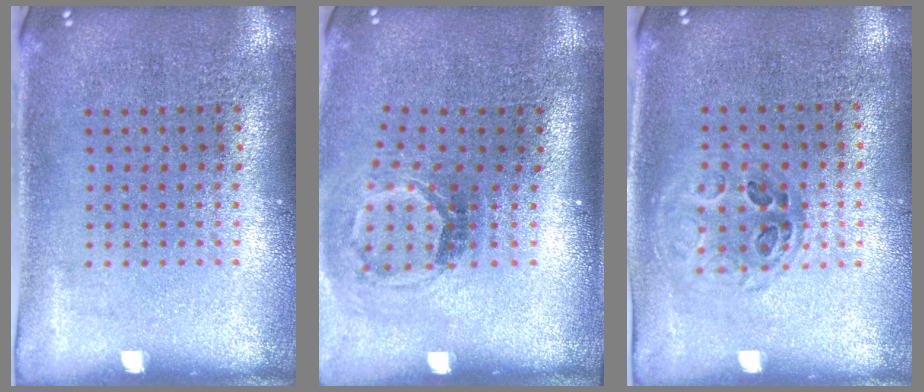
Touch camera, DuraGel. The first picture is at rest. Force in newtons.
{"total": 1.9, "press": 1.2, "slide": 1.4}
{"total": 0.9, "press": 0.9, "slide": 0.2}